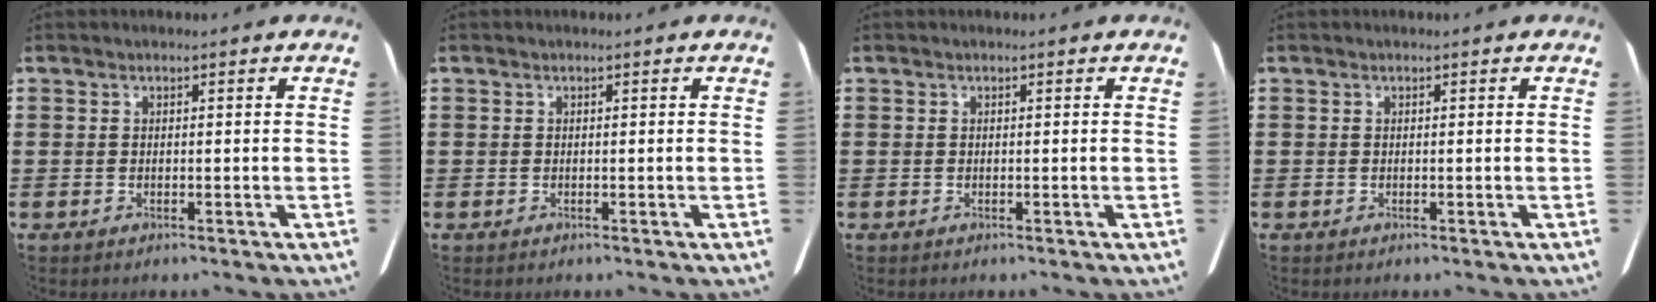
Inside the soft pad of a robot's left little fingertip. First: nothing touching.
{"total": 0.0}
{"total": 0.0}
{"total": 0.0}